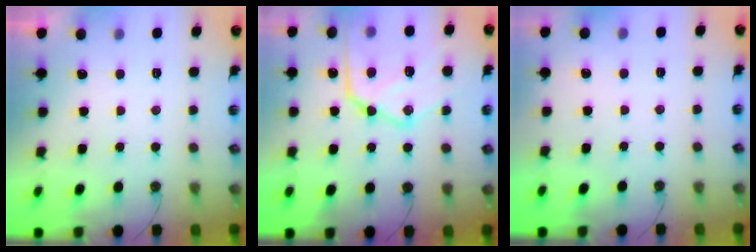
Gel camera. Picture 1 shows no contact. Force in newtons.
{"total": 21.6, "press": 21.6, "slide": 1.5}
{"total": 2.5, "press": 2.5, "slide": 0.3}